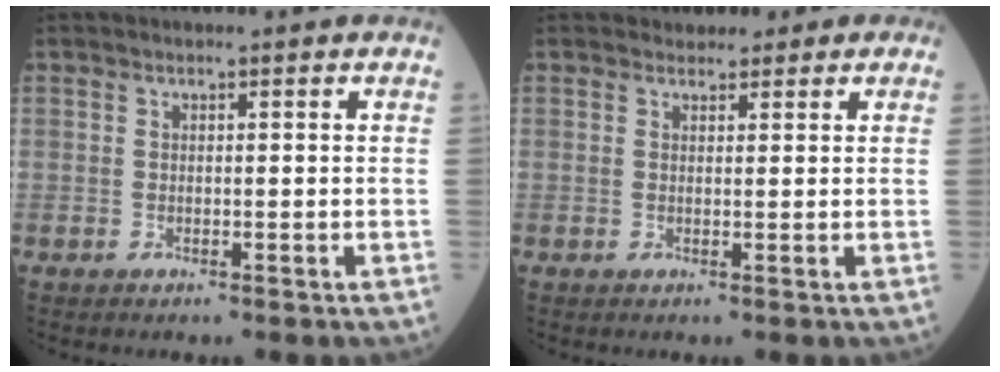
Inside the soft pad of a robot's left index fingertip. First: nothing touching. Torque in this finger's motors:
{"motor_torque": [0.22, -0.22, 0.09, 0.03]}